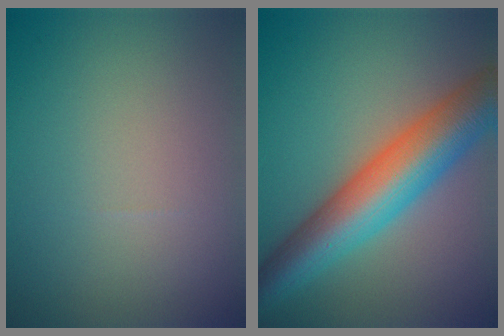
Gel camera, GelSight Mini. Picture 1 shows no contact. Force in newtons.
{"total": 10.1, "press": 10.1, "slide": 0.2}